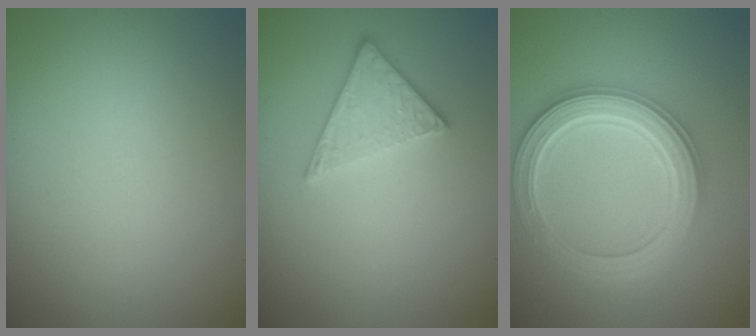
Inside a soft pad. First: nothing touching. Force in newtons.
{"total": 2.8, "press": 2.4, "slide": 1.3}
{"total": 5.5, "press": 5.4, "slide": 1.0}